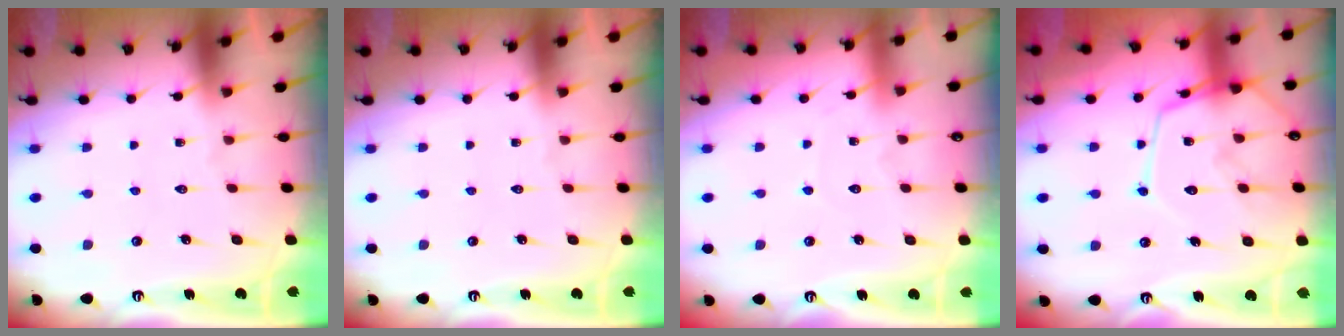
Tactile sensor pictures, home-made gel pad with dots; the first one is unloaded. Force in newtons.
{"total": 0.0}
{"total": 2.7, "press": 2.7, "slide": 0.4}
{"total": 13.7, "press": 13.6, "slide": 1.3}